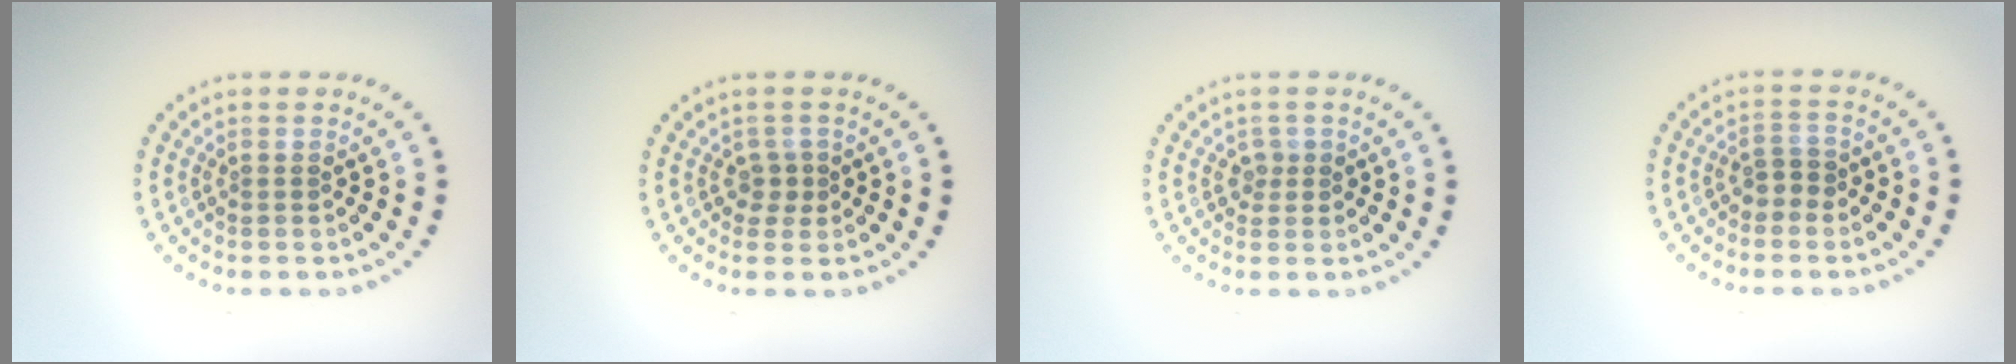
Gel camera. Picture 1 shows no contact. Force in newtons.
{"total": 1.2, "press": 1.0, "slide": 0.6}
{"total": 1.1, "press": 0.8, "slide": 0.7}
{"total": 1.6, "press": 1.5, "slide": 0.6}